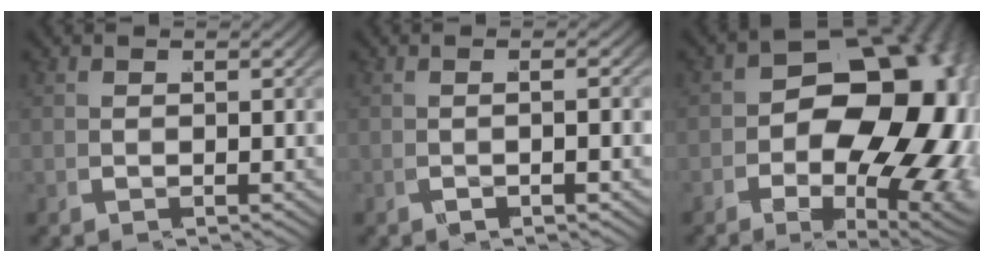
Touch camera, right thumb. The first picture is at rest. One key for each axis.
{"total": 1.6, "fx": -0.6, "fy": 0.4, "fz": 1.5, "tx": -0.033, "ty": 0.007, "tz": -0.008}
{"total": 19.4, "fx": -0.5, "fy": 12.0, "fz": 15.2, "tx": -0.197, "ty": -0.036, "tz": 0.002}